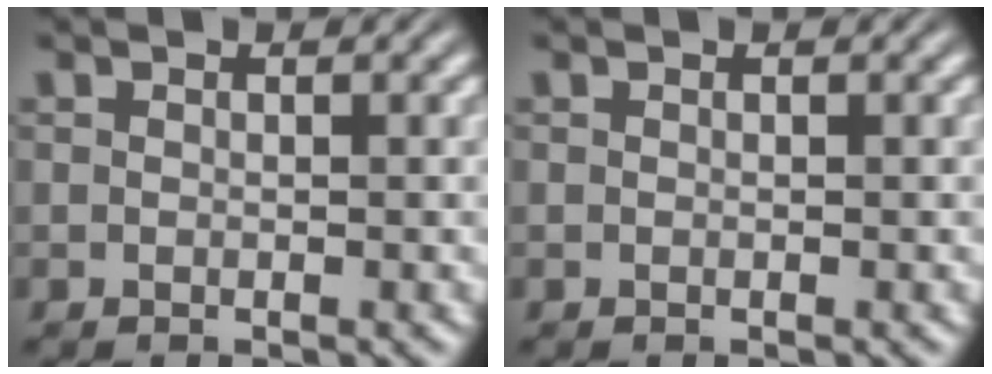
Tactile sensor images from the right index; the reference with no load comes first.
{"total": 0.0}